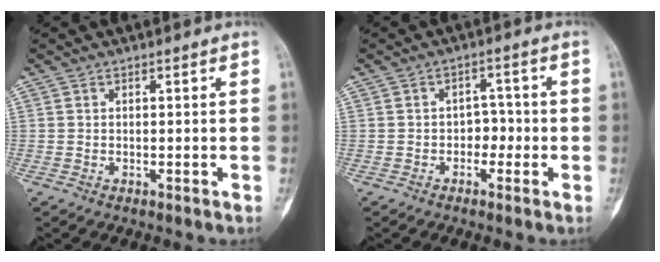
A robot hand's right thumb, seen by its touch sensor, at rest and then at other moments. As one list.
[{"total": 3.4, "force": [-1.0, 2.6, 2.0], "torque": [-0.004, 0.014, -0.024]}]